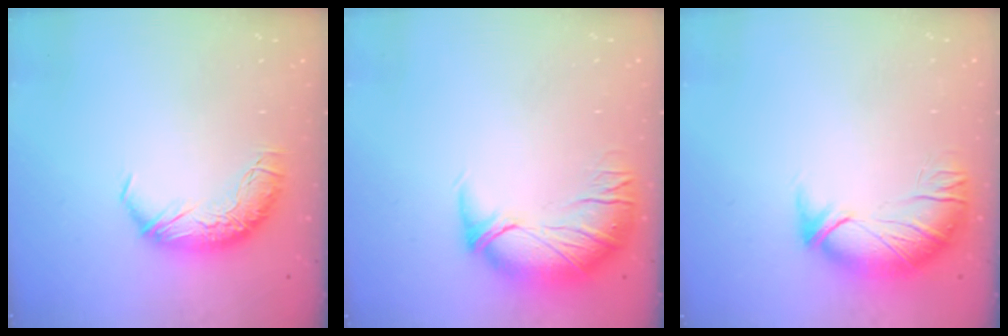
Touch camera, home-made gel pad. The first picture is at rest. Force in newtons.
{"total": 2.9, "press": 1.6, "slide": 2.3}
{"total": 2.9, "press": 1.4, "slide": 2.5}